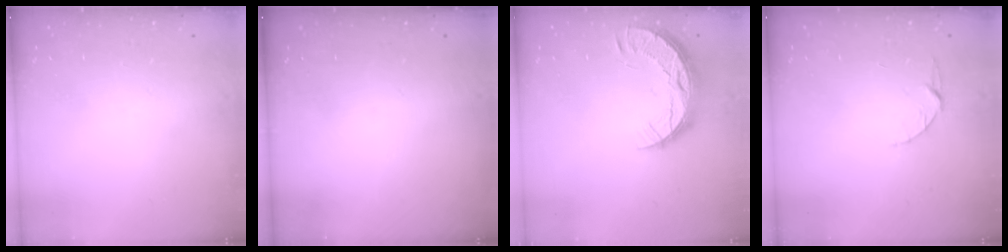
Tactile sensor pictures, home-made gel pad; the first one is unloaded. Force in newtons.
{"total": 0.0}
{"total": 11.8, "press": 11.8, "slide": 1.0}
{"total": 3.4, "press": 3.3, "slide": 0.4}